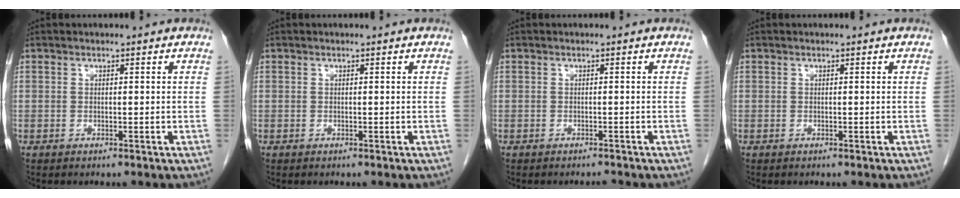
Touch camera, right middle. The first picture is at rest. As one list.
[{"total": 0.0}, {"total": 0.8, "force": [-0.8, -0.1, 0.1], "torque": [-0.009, -0.006, -0.008]}, {"total": 0.0}]